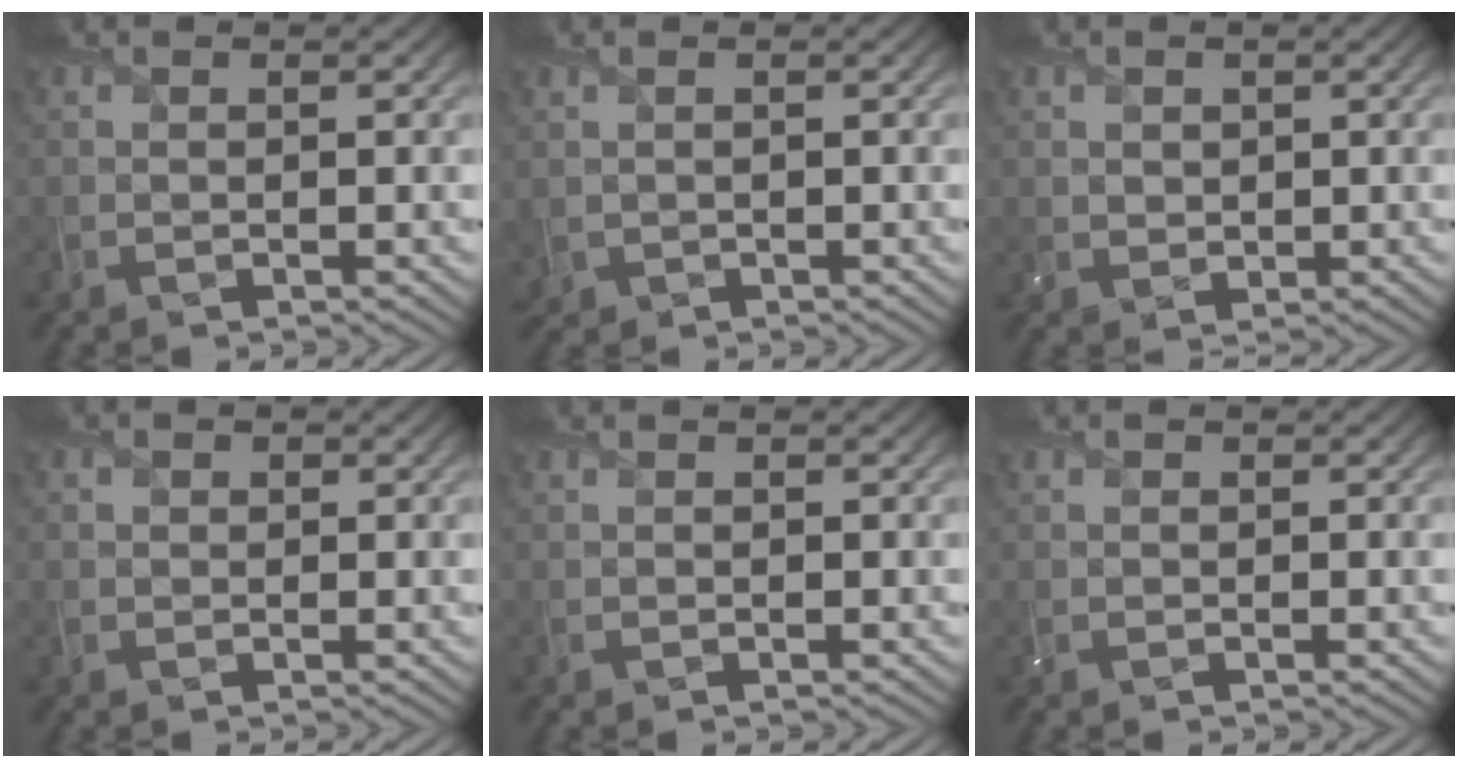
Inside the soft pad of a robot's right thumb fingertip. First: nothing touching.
{"total": 1.1, "force": [0.0, 1.1, 0.4], "torque": [-0.023, -0.006, 0.002]}
{"total": 1.3, "force": [0.5, 1.0, 0.5], "torque": [-0.018, -0.005, 0.009]}
{"total": 1.0, "force": [0.0, 1.0, 0.4], "torque": [-0.013, -0.001, -0.002]}
{"total": 0.6, "force": [-0.3, -0.5, 0.0], "torque": [0.003, 0.000, -0.006]}
{"total": 0.0}